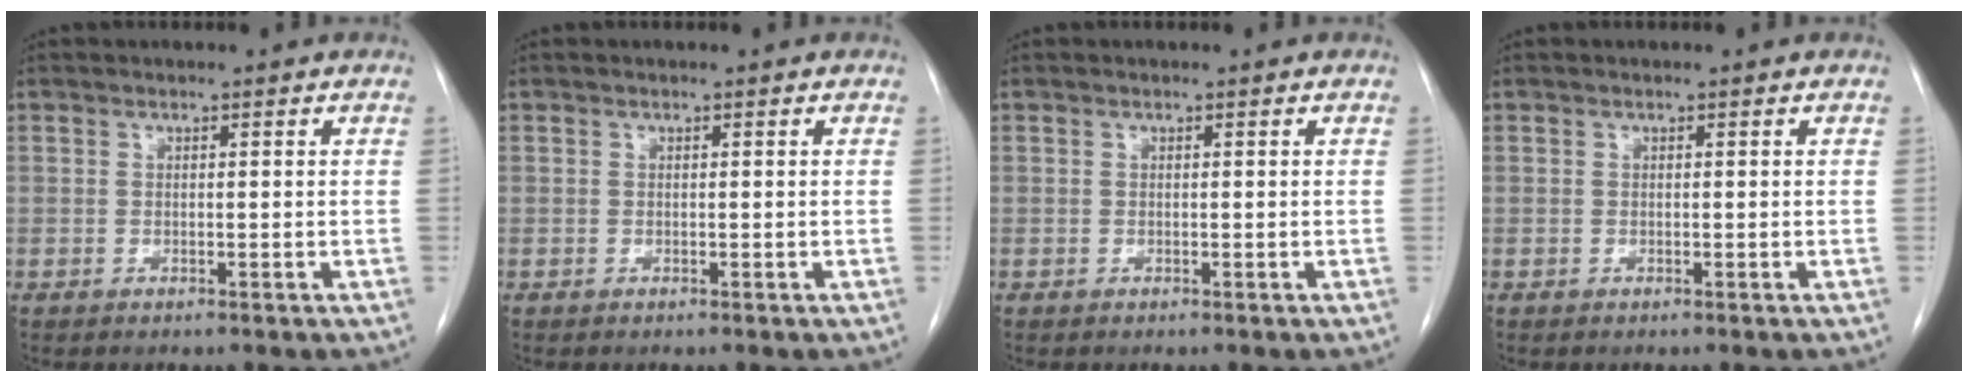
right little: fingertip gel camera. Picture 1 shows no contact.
{"total": 0.0}
{"total": 0.0}
{"total": 0.0}